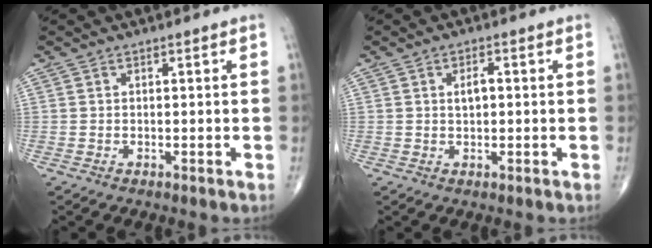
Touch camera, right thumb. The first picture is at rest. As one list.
[{"total": 2.4, "force": [0.3, 1.3, 2.1], "torque": [-0.031, 0.004, 0.005]}]